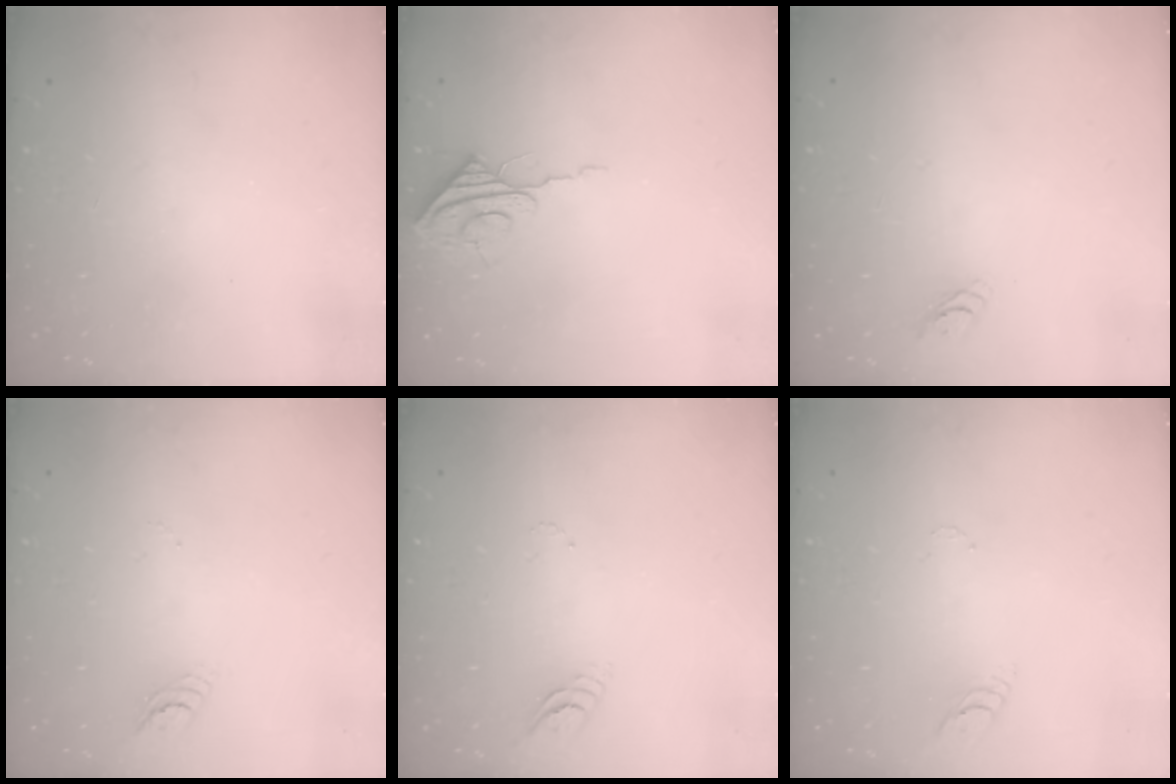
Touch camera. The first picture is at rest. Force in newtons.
{"total": 7.9, "press": 7.9, "slide": 0.5}
{"total": 2.8, "press": 2.8, "slide": 0.3}
{"total": 3.5, "press": 3.5, "slide": 0.4}
{"total": 3.6, "press": 3.6, "slide": 0.3}
{"total": 3.8, "press": 3.7, "slide": 0.4}